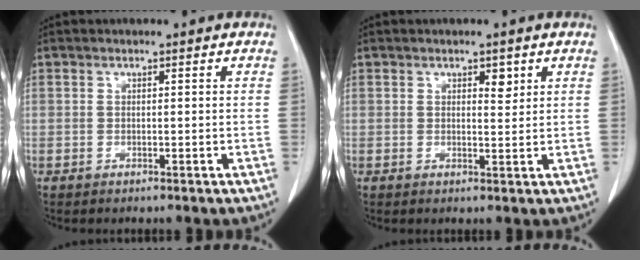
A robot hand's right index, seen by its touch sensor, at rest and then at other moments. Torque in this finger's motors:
{"motor_torque": [0.07, 0.05, -0.05, 0.00]}